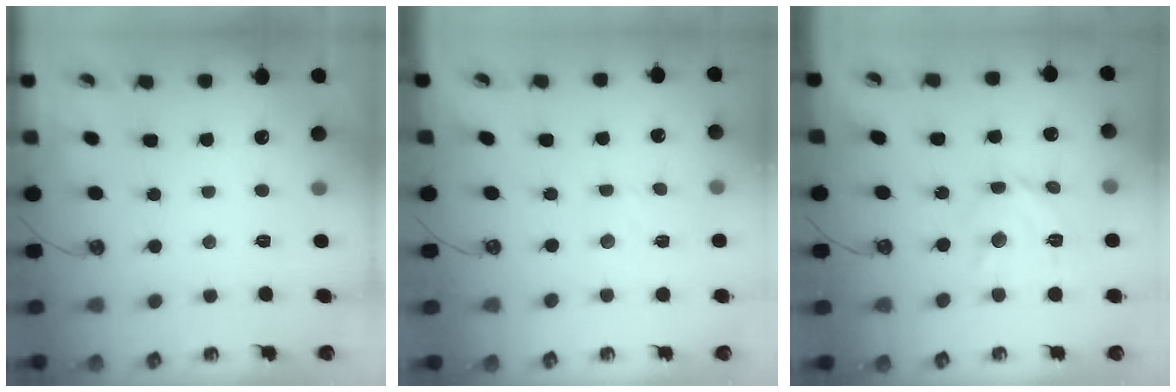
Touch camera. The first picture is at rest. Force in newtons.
{"total": 2.8, "press": 2.8, "slide": 0.4}
{"total": 12.7, "press": 12.6, "slide": 1.0}